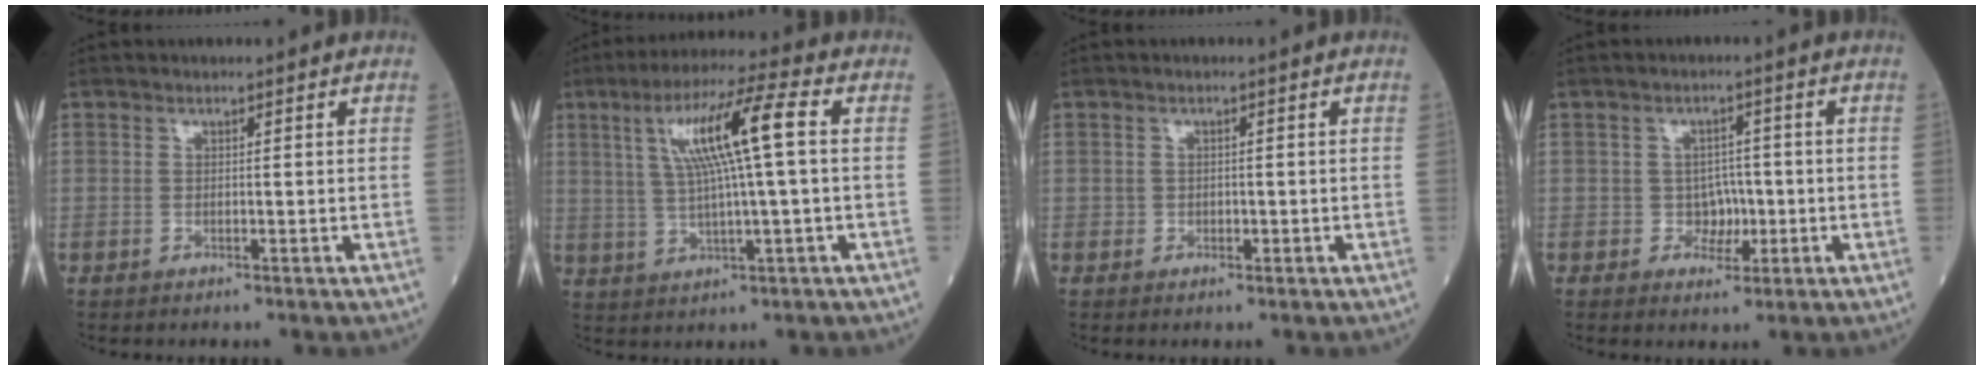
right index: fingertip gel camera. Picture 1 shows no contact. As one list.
[{"total": 11.3, "force": [2.5, 0.2, 11.1], "torque": [-0.202, 0.020, 0.045]}, {"total": 1.0, "force": [-0.2, 0.9, 0.5], "torque": [-0.006, 0.002, -0.003]}, {"total": 3.3, "force": [-0.7, 2.9, 1.5], "torque": [-0.011, 0.008, -0.008]}]